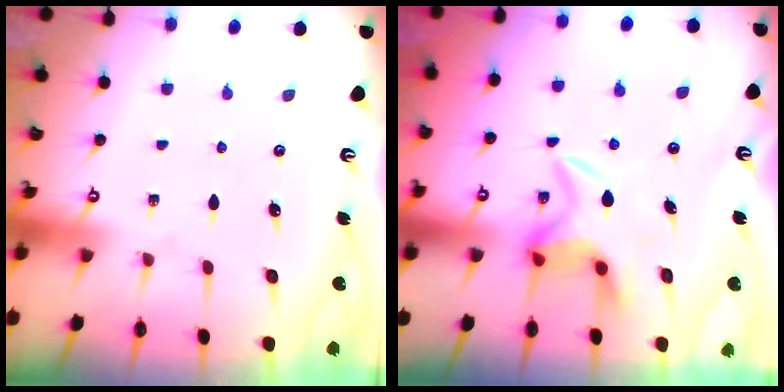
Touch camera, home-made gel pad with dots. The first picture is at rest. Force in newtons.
{"total": 6.0, "press": 6.0, "slide": 0.4}